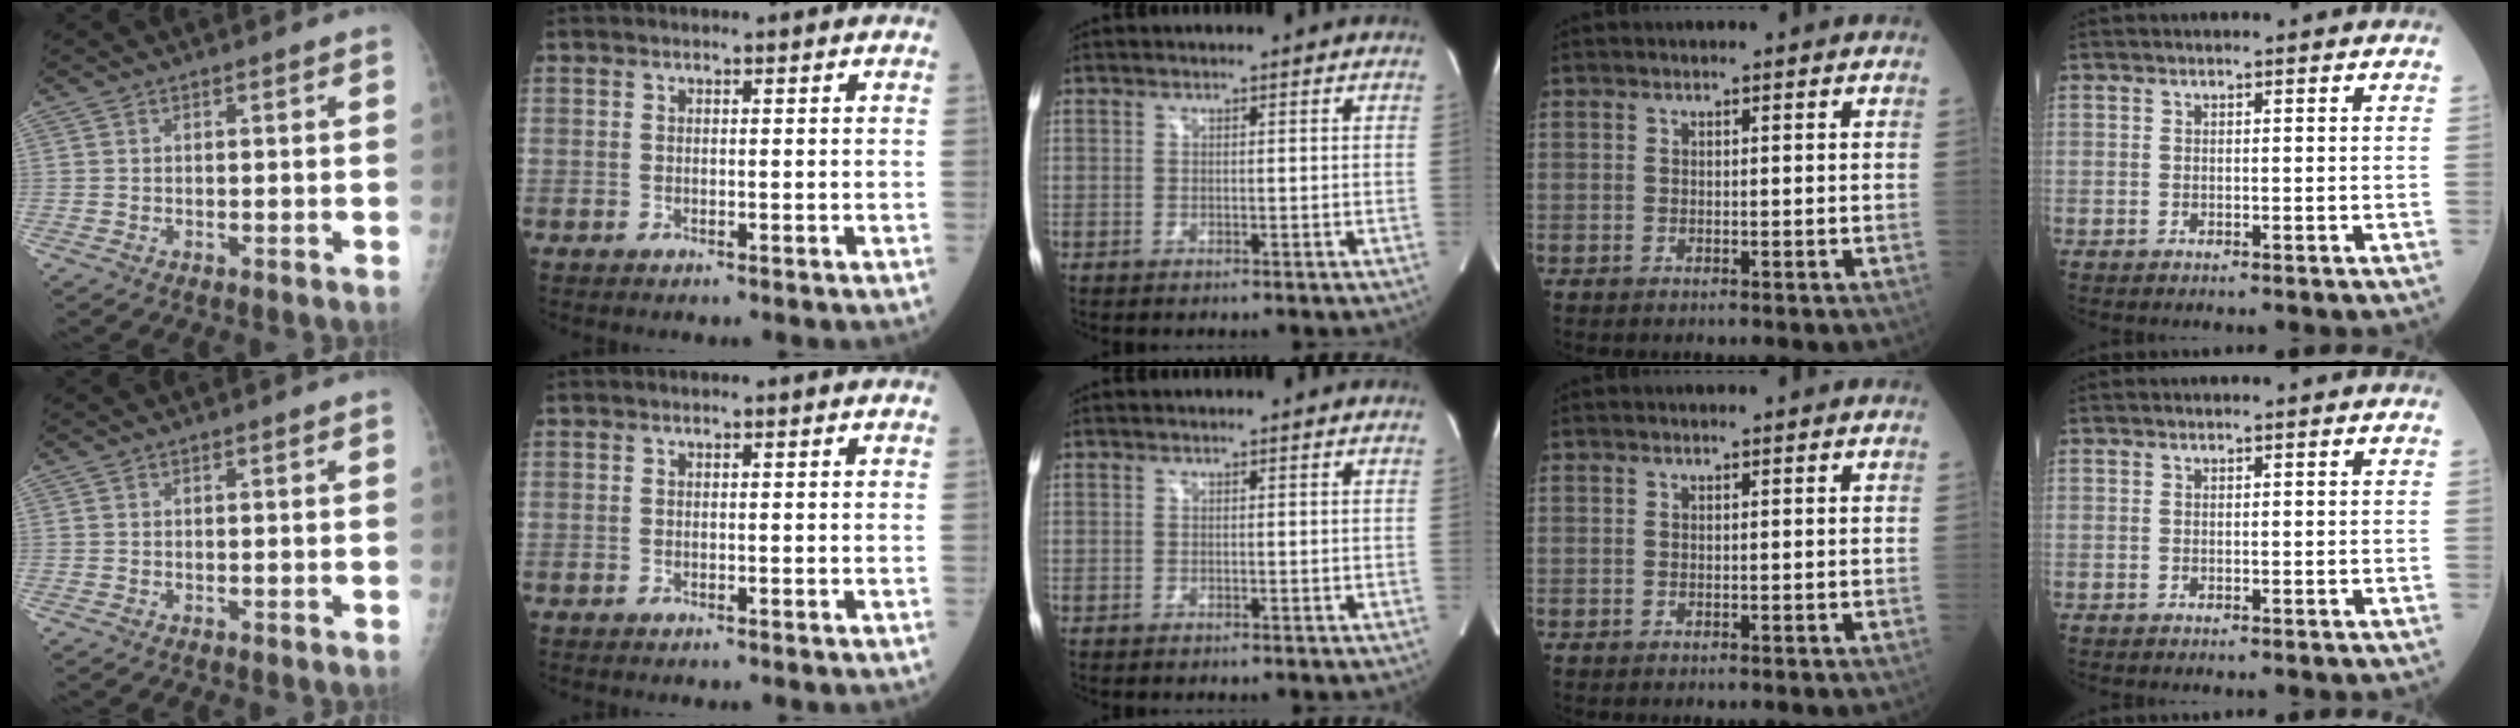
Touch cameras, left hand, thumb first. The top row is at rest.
{}